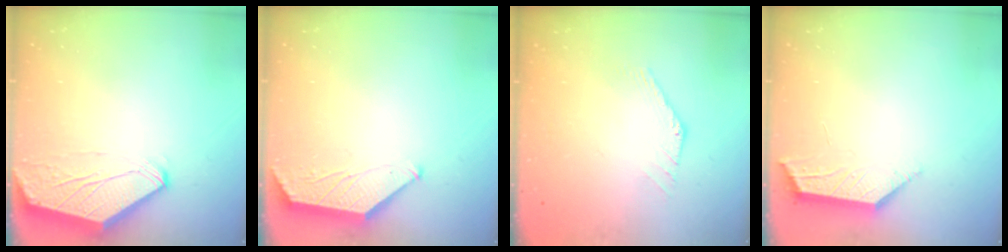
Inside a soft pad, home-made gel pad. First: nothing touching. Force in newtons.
{"total": 1.8, "press": 1.7, "slide": 0.3}
{"total": 0.5, "press": 0.5, "slide": 0.2}
{"total": 2.2, "press": 2.2, "slide": 0.5}